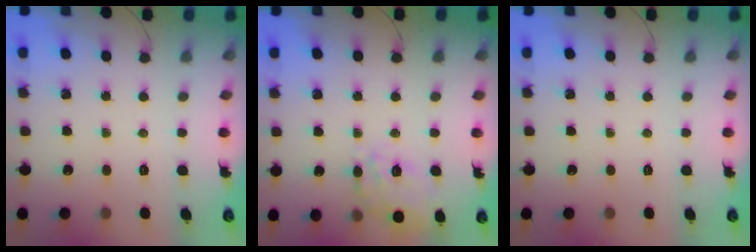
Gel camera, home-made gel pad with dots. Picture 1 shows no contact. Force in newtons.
{"total": 9.8, "press": 9.4, "slide": 2.9}
{"total": 0.0}